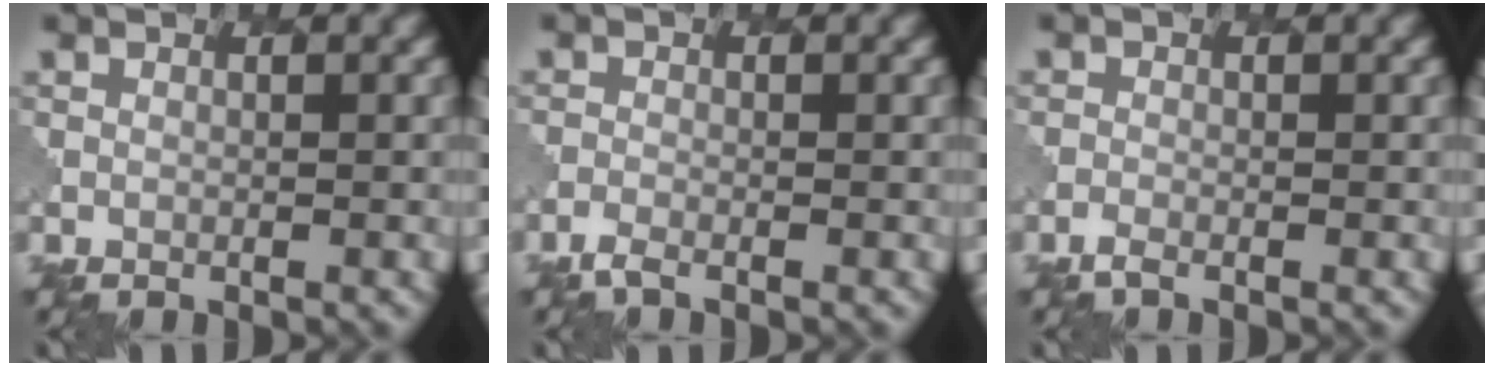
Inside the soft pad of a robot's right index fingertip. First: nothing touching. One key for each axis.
{"total": 1.2, "fx": -1.1, "fy": 0.2, "fz": 0.5, "tx": -0.013, "ty": -0.007, "tz": -0.028}
{"total": 0.8, "fx": -0.7, "fy": 0.2, "fz": 0.3, "tx": -0.010, "ty": -0.004, "tz": -0.019}